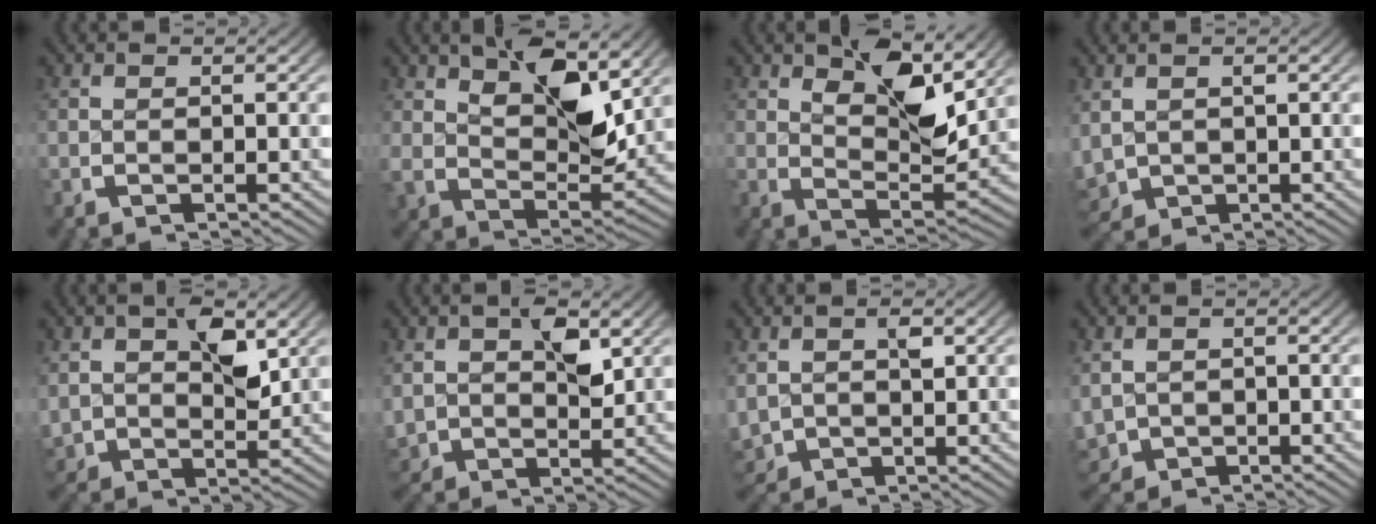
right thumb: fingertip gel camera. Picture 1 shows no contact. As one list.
[{"total": 7.7, "force": [3.0, 3.5, 6.2], "torque": [-0.123, -0.016, 0.061]}, {"total": 6.7, "force": [2.4, 2.7, 5.7], "torque": [-0.113, -0.020, 0.047]}, {"total": 4.5, "force": [-0.4, 3.9, 2.2], "torque": [-0.068, -0.027, 0.015]}, {"total": 4.3, "force": [1.8, 2.7, 2.8], "torque": [-0.053, -0.011, 0.043]}, {"total": 3.9, "force": [1.5, 2.7, 2.4], "torque": [-0.051, -0.011, 0.041]}, {"total": 3.9, "force": [0.2, 3.4, 1.9], "torque": [-0.062, -0.022, 0.026]}, {"total": 4.3, "force": [-0.5, 3.8, 1.9], "torque": [-0.063, -0.029, 0.009]}]